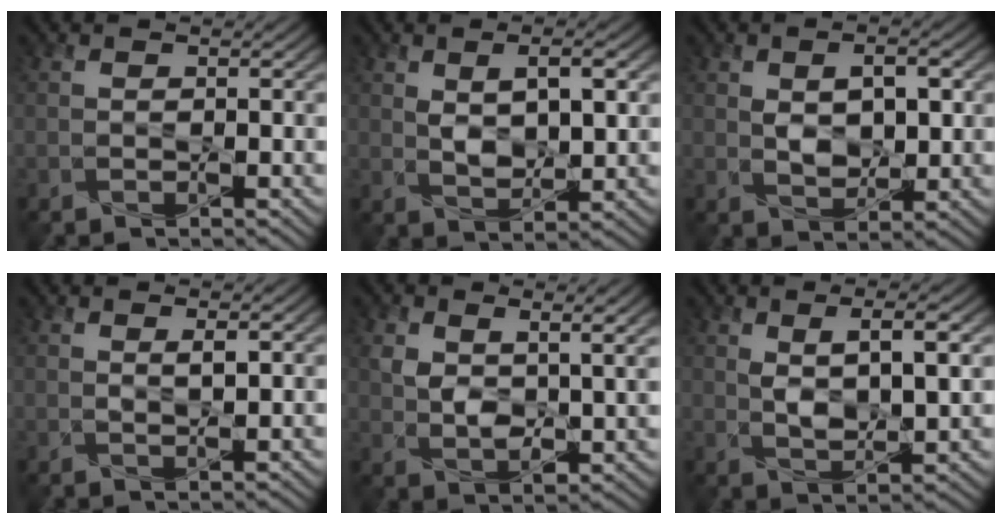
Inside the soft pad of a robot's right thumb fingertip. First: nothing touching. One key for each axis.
{"total": 5.9, "fx": 1.6, "fy": 3.0, "fz": 4.8, "tx": -0.090, "ty": -0.003, "tz": 0.033}
{"total": 5.7, "fx": 0.9, "fy": 3.4, "fz": 4.5, "tx": -0.082, "ty": -0.002, "tz": 0.020}
{"total": 1.5, "fx": 0.8, "fy": 0.3, "fz": 1.2, "tx": -0.027, "ty": -0.002, "tz": 0.017}
{"total": 6.4, "fx": 2.4, "fy": 3.3, "fz": 4.9, "tx": -0.104, "ty": -0.007, "tz": 0.045}
{"total": 6.0, "fx": 2.0, "fy": 2.3, "fz": 5.1, "tx": -0.095, "ty": -0.003, "tz": 0.038}